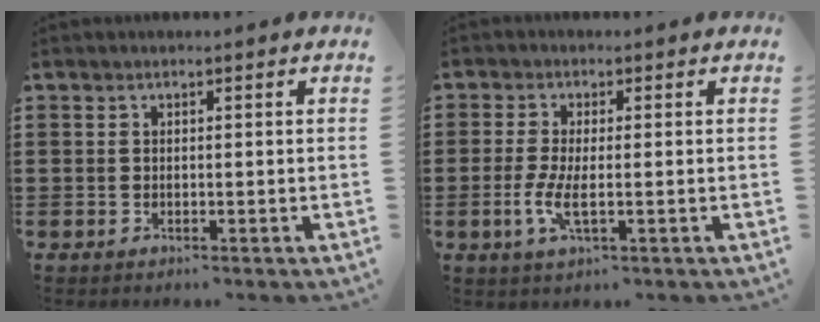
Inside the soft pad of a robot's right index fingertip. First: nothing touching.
{"total": 4.4, "force": [-0.9, 1.1, 4.2], "torque": [-0.094, -0.009, -0.021]}